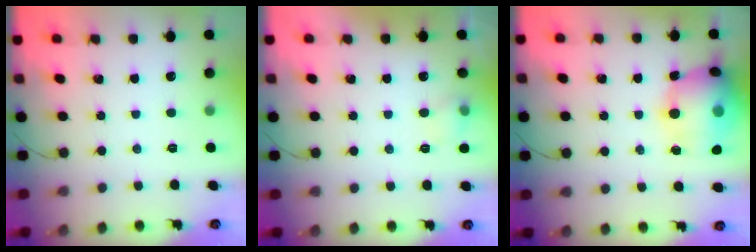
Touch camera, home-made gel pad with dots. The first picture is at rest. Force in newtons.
{"total": 6.0, "press": 5.8, "slide": 1.5}
{"total": 17.3, "press": 16.9, "slide": 3.5}